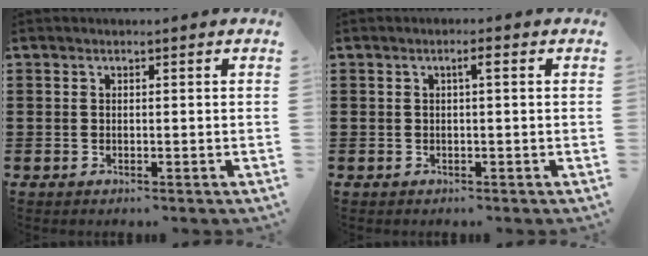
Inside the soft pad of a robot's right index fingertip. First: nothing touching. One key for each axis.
{"total": 1.7, "fx": 0.3, "fy": 0.2, "fz": 1.6, "tx": -0.031, "ty": 0.003, "tz": 0.003}